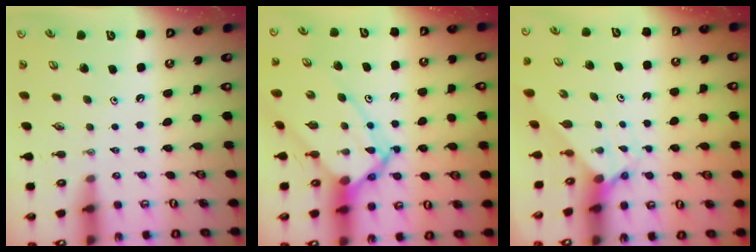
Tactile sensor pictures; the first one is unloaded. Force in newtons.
{"total": 13.1, "press": 13.0, "slide": 1.2}
{"total": 2.0, "press": 2.0, "slide": 0.2}